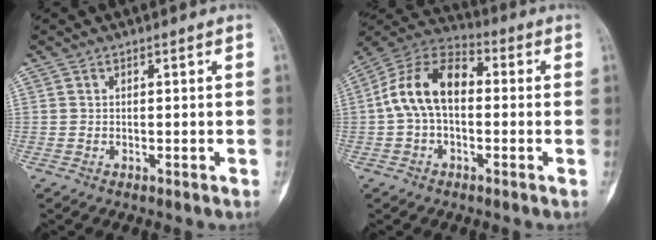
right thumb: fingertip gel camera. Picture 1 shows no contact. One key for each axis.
{"total": 12.8, "fx": 0.0, "fy": 8.0, "fz": 10.0, "tx": -0.173, "ty": 0.038, "tz": -0.014}